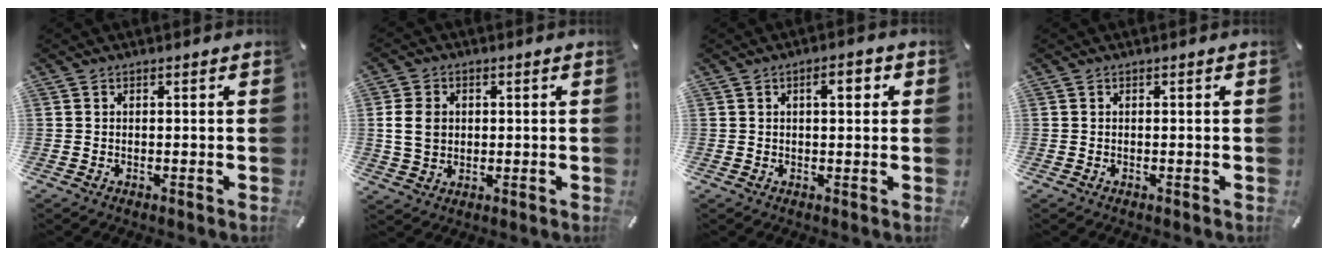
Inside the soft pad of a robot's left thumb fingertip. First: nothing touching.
{"total": 6.5, "force": [0.5, 5.4, 3.6], "torque": [-0.086, 0.002, 0.007]}
{"total": 4.1, "force": [1.4, 1.6, 3.5], "torque": [-0.049, 0.002, 0.014]}
{"total": 0.0}